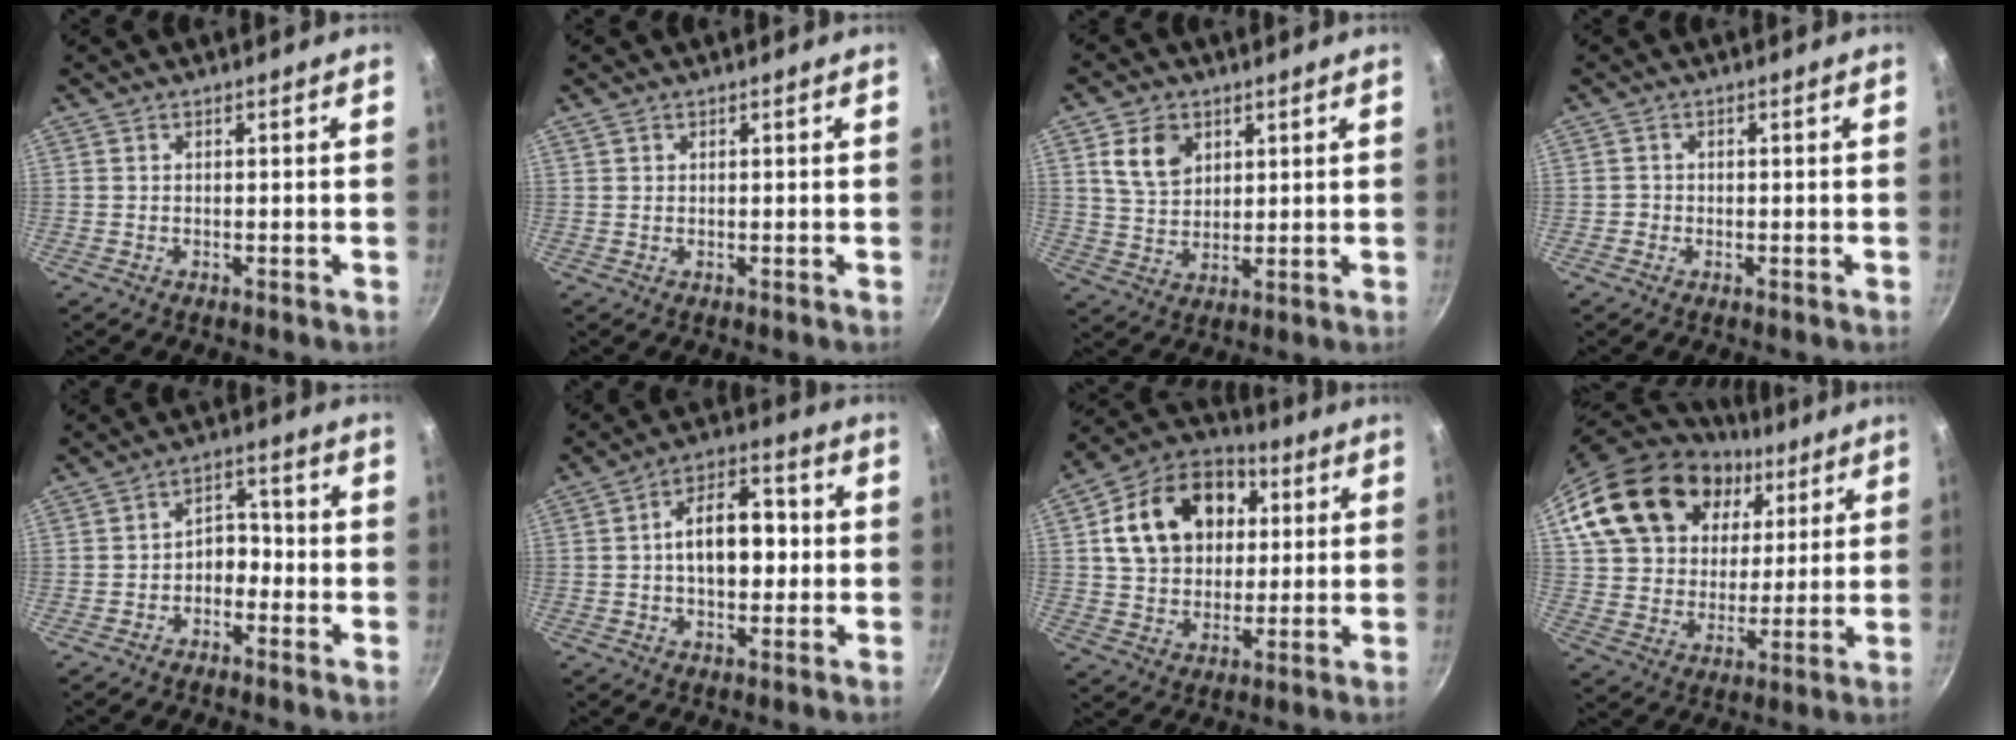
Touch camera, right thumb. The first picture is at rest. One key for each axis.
{"total": 0.7, "fx": 0.5, "fy": 0.5, "fz": 0.2, "tx": -0.003, "ty": 0.000, "tz": 0.007}
{"total": 8.0, "fx": 3.3, "fy": 5.7, "fz": 4.7, "tx": -0.065, "ty": -0.013, "tz": 0.065}
{"total": 0.9, "fx": -0.3, "fy": 0.8, "fz": 0.1, "tx": 0.001, "ty": 0.003, "tz": -0.006}
{"total": 4.7, "fx": -1.8, "fy": 3.4, "fz": 2.7, "tx": -0.007, "ty": 0.032, "tz": -0.036}
{"total": 11.7, "fx": 0.1, "fy": 7.2, "fz": 9.3, "tx": -0.104, "ty": 0.025, "tz": -0.009}
{"total": 19.0, "fx": 4.6, "fy": 14.4, "fz": 11.5, "tx": -0.169, "ty": 0.020, "tz": 0.070}
{"total": 25.7, "fx": 11.6, "fy": 18.0, "fz": 14.2, "tx": -0.250, "ty": 0.000, "tz": 0.211}